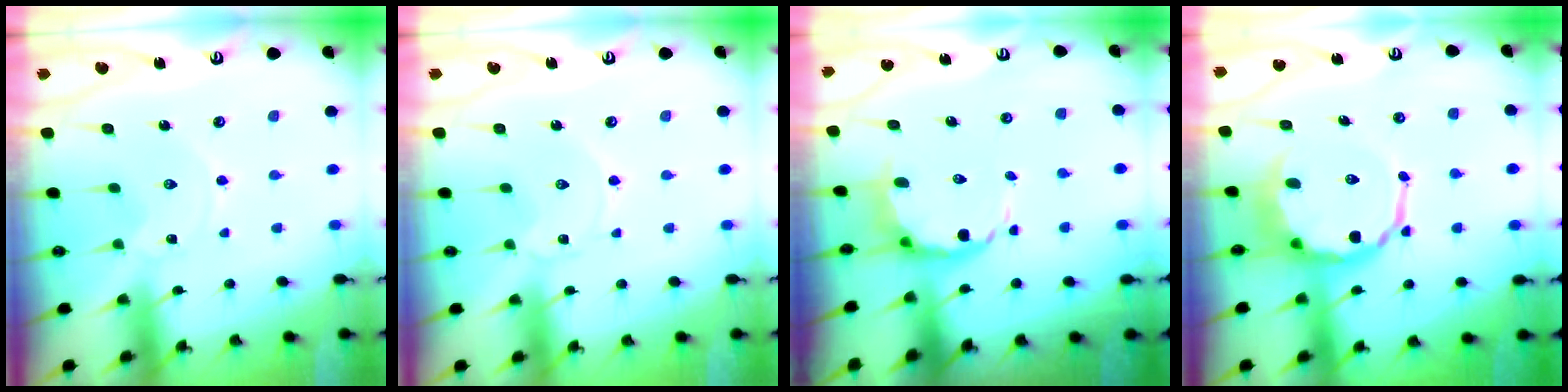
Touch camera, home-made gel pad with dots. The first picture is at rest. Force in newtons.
{"total": 0.9, "press": 0.9, "slide": 0.2}
{"total": 5.7, "press": 5.1, "slide": 2.4}
{"total": 11.4, "press": 10.9, "slide": 3.1}